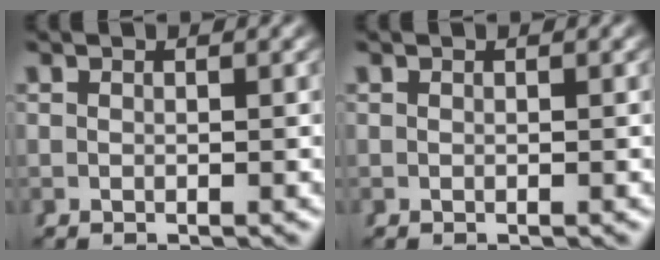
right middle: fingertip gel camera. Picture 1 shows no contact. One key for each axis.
{"total": 0.0}